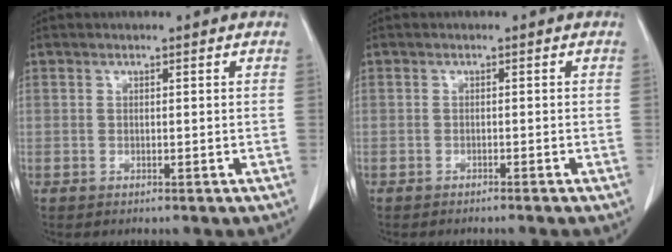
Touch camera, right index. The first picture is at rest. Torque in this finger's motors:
{"motor_torque": [-0.66, -0.62, -0.24, -0.05]}